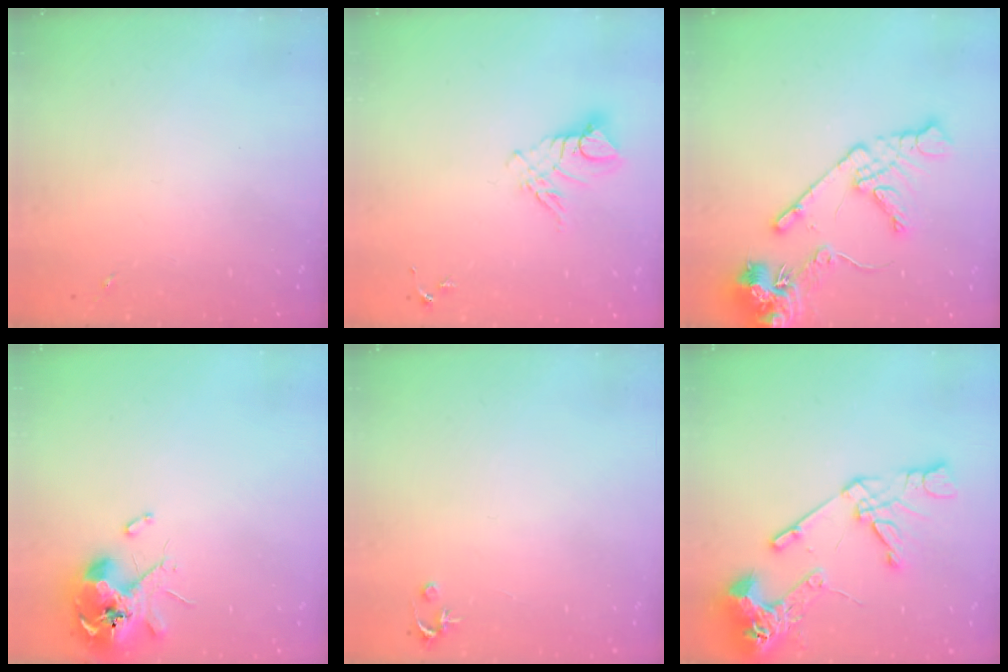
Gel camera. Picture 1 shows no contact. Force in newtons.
{"total": 9.4, "press": 9.4, "slide": 0.9}
{"total": 15.4, "press": 15.2, "slide": 2.2}
{"total": 10.5, "press": 10.4, "slide": 1.6}
{"total": 2.5, "press": 2.5, "slide": 0.2}
{"total": 19.7, "press": 19.5, "slide": 2.6}